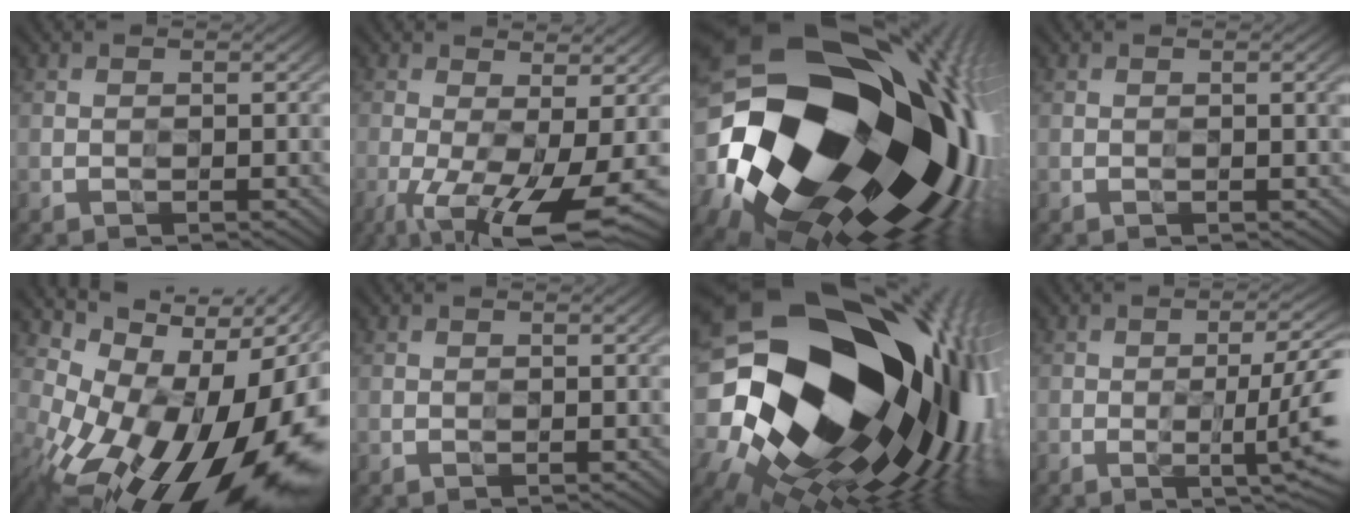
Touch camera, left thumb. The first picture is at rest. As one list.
[{"total": 12.3, "force": [-5.2, 4.6, 10.1], "torque": [-0.184, -0.019, -0.075]}, {"total": 22.4, "force": [-1.3, 15.6, 16.0], "torque": [-0.284, -0.037, -0.049]}, {"total": 2.5, "force": [0.1, 0.5, 2.4], "torque": [-0.032, 0.002, 0.005]}, {"total": 18.0, "force": [-3.9, 10.2, 14.3], "torque": [-0.181, -0.024, -0.048]}, {"total": 0.7, "force": [0.1, 0.1, 0.7], "torque": [-0.009, 0.001, 0.002]}, {"total": 21.7, "force": [1.9, 14.7, 15.8], "torque": [-0.323, -0.003, 0.029]}, {"total": 8.8, "force": [-1.7, 2.1, 8.4], "torque": [-0.109, 0.010, -0.025]}]